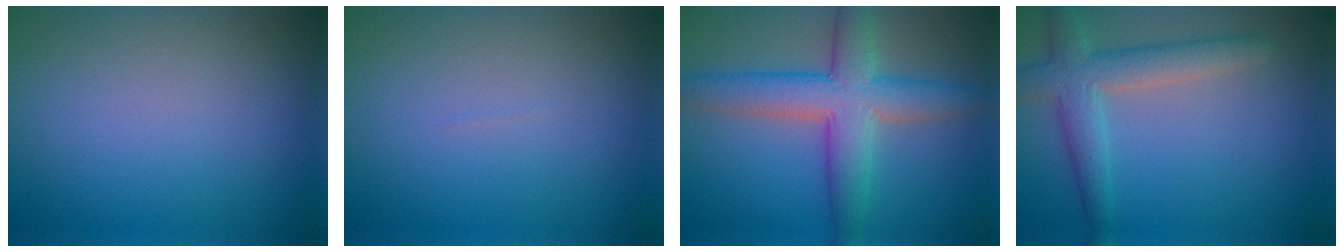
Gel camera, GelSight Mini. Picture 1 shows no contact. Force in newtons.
{"total": 0.0}
{"total": 6.9, "press": 6.9, "slide": 0.2}
{"total": 4.4, "press": 4.4, "slide": 0.1}